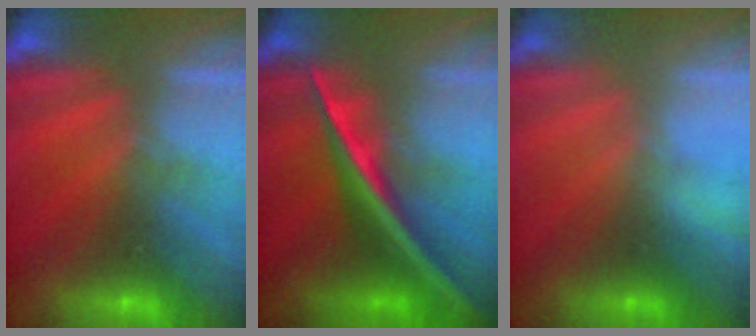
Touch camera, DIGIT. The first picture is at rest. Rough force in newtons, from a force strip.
{"total": 2.5}
{"total": 2.8}